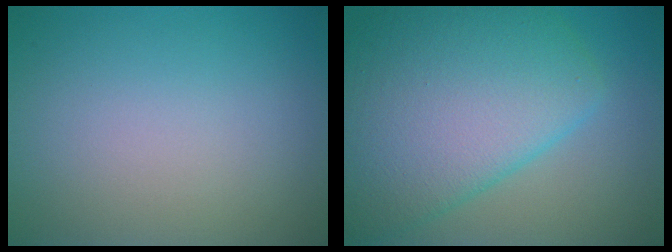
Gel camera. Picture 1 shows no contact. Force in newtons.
{"total": 10.4, "press": 10.4, "slide": 0.3}